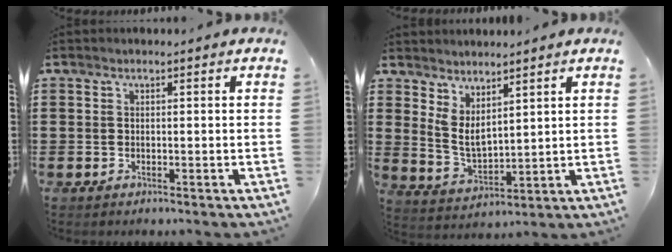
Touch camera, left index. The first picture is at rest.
{"total": 4.3, "force": [3.1, 1.9, 2.2], "torque": [-0.056, -0.011, 0.058]}